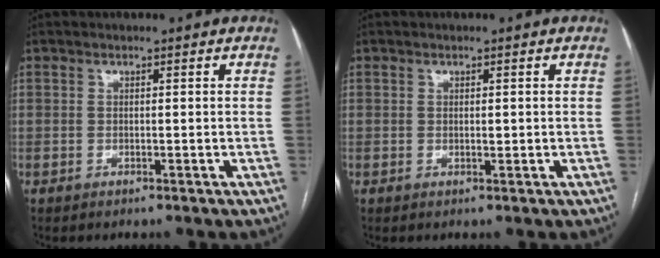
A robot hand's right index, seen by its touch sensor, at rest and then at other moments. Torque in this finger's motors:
{"motor_torque": [0.43, 0.22, 0.04, 0.01]}